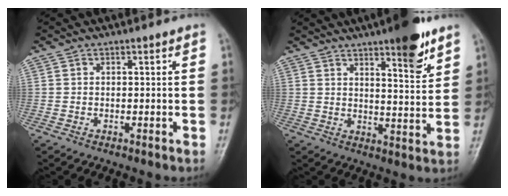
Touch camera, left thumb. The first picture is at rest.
{"total": 10.2, "force": [6.6, 2.1, 7.4], "torque": [-0.089, -0.042, 0.094]}